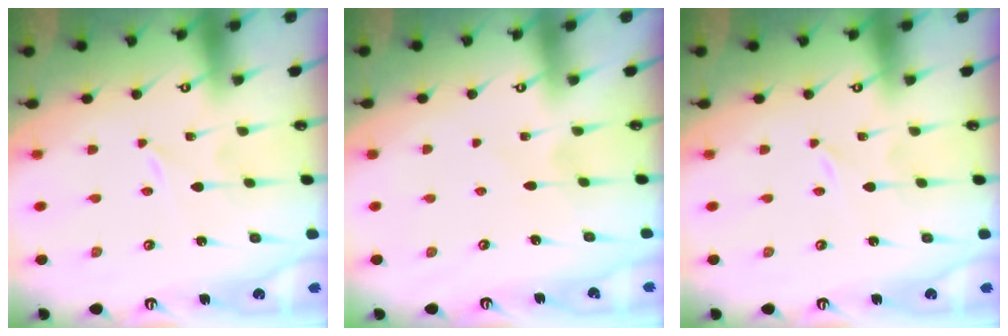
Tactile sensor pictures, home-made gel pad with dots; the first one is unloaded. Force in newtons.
{"total": 3.6, "press": 3.6, "slide": 0.4}
{"total": 0.0}